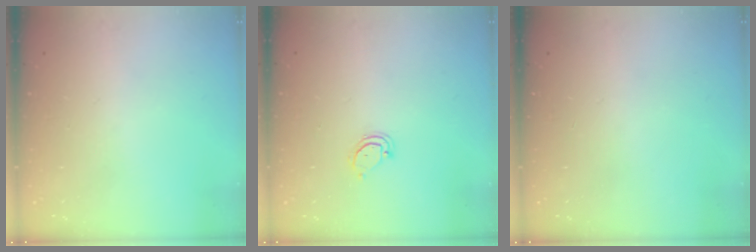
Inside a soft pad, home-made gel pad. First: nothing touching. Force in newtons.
{"total": 3.4, "press": 3.3, "slide": 0.5}
{"total": 0.0}